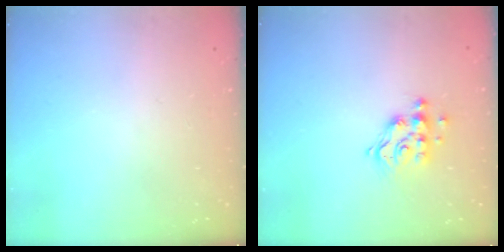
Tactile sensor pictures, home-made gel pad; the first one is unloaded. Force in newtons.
{"total": 11.7, "press": 11.6, "slide": 0.9}